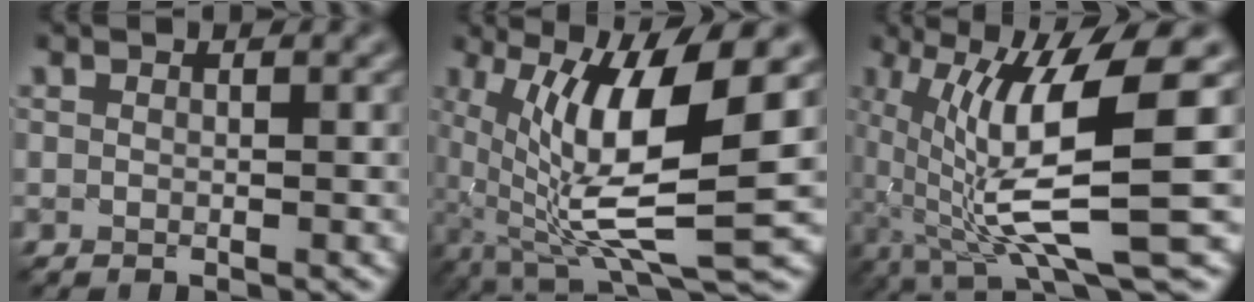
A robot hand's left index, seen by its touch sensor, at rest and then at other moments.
{"total": 11.1, "force": [1.2, 2.8, 10.7], "torque": [-0.197, -0.017, 0.029]}
{"total": 11.3, "force": [0.0, 2.6, 11.0], "torque": [-0.198, -0.017, 0.005]}